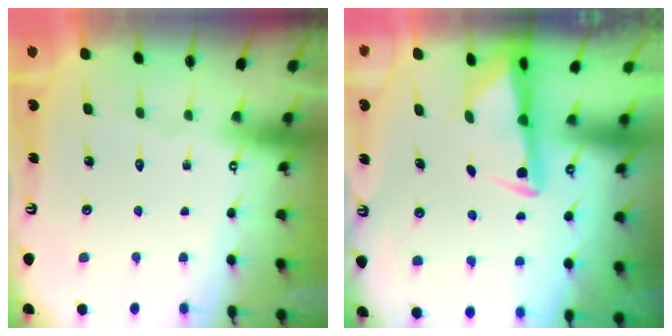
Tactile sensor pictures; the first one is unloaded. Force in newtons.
{"total": 3.0, "press": 3.0, "slide": 0.6}